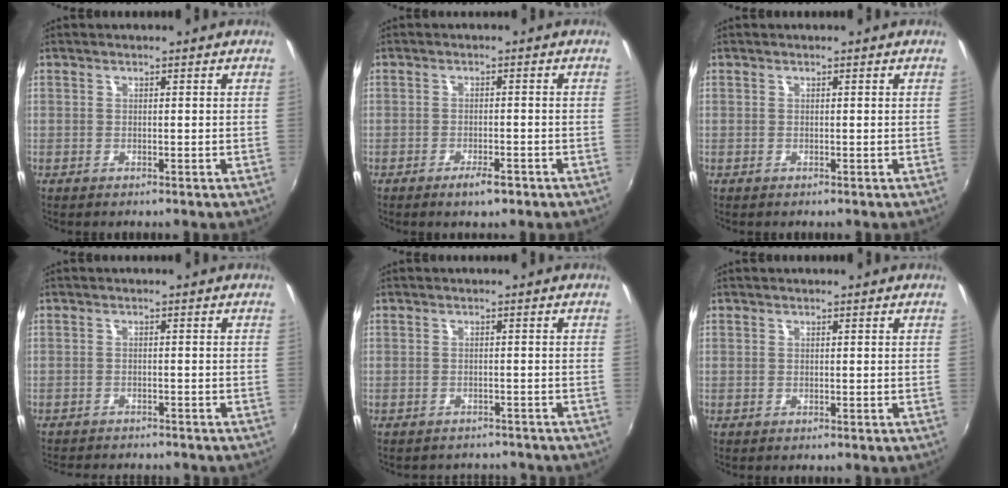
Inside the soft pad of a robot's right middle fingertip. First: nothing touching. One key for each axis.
{"total": 3.5, "fx": -2.3, "fy": 1.0, "fz": 2.4, "tx": -0.050, "ty": -0.004, "tz": -0.037}
{"total": 0.0}
{"total": 7.1, "fx": -6.5, "fy": 1.5, "fz": 2.2, "tx": -0.058, "ty": -0.017, "tz": -0.096}
{"total": 5.8, "fx": -5.3, "fy": 2.1, "fz": 1.2, "tx": -0.028, "ty": -0.009, "tz": -0.068}
{"total": 0.0}